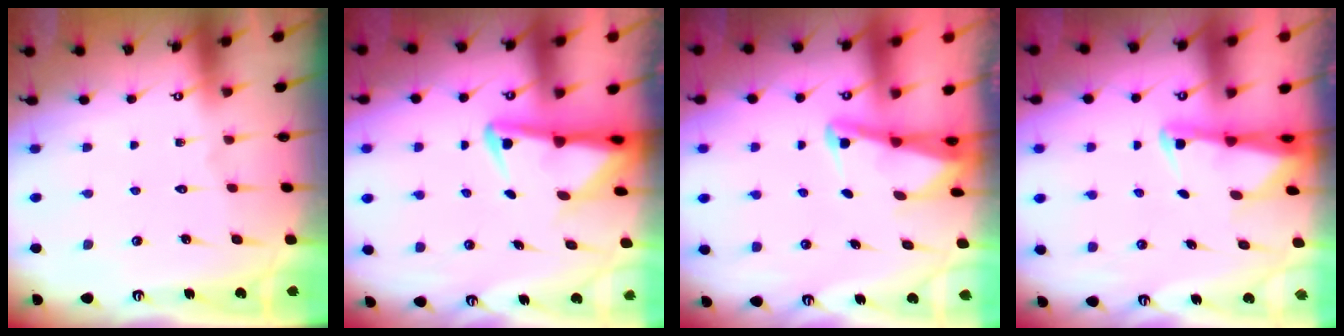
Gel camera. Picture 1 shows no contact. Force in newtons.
{"total": 4.6, "press": 4.6, "slide": 0.9}
{"total": 2.5, "press": 2.5, "slide": 0.4}
{"total": 2.6, "press": 2.6, "slide": 0.5}